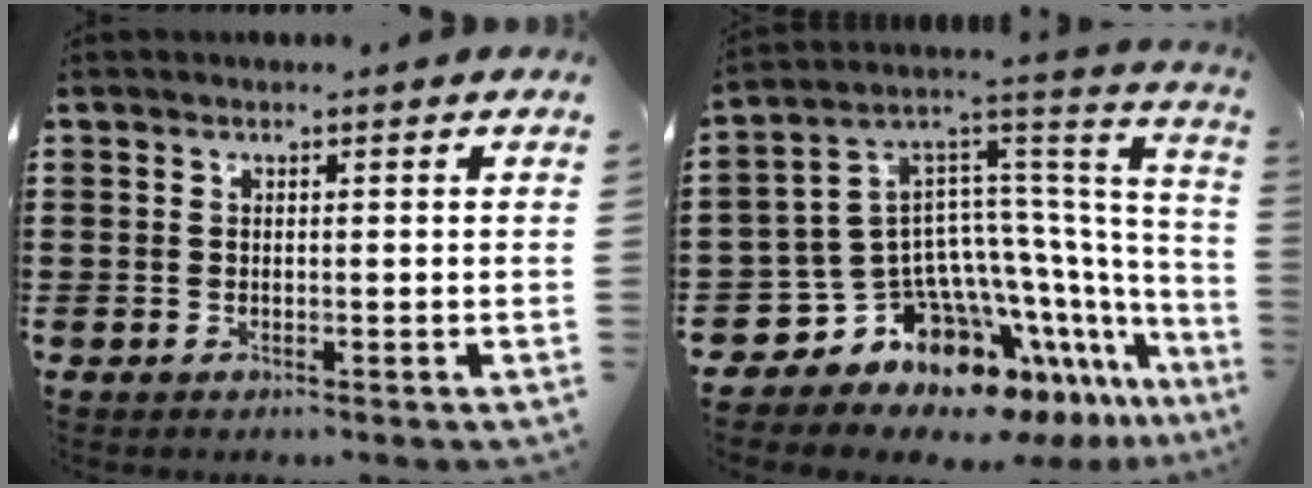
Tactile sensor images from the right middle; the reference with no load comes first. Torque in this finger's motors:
{"motor_torque": [2.14, 0.00, 0.65, 0.11]}